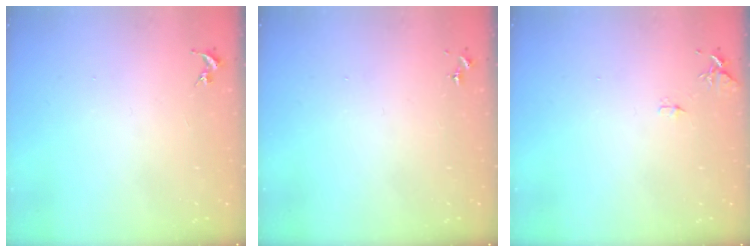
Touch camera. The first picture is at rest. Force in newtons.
{"total": 0.0}
{"total": 6.9, "press": 6.9, "slide": 0.8}